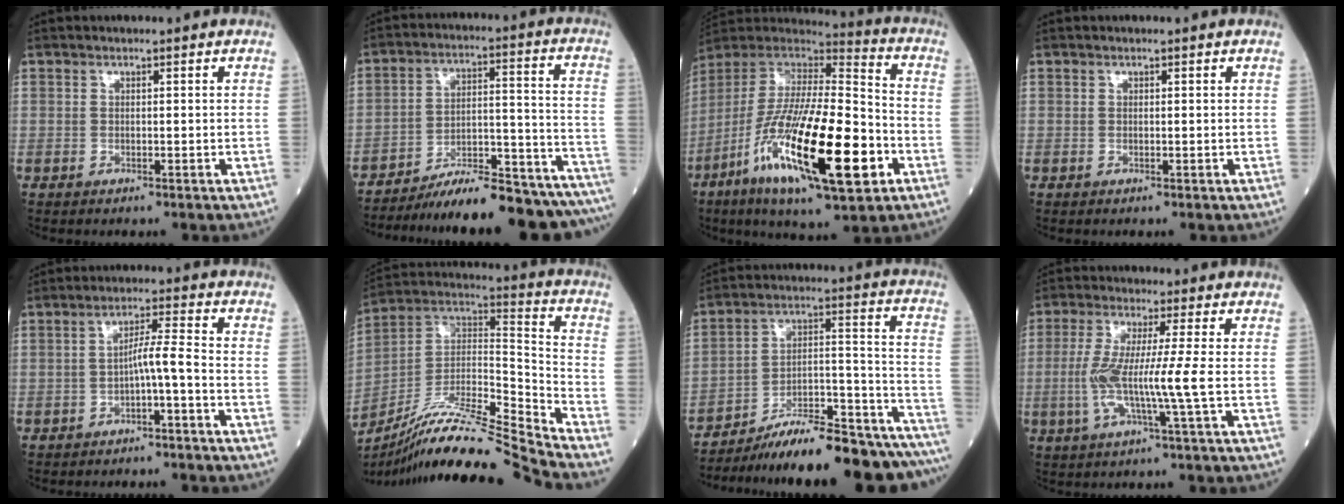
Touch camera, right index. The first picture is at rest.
{"total": 23.9, "force": [-21.7, 2.2, 9.7], "torque": [-0.078, 0.020, -0.309]}
{"total": 25.7, "force": [-9.7, 4.8, 23.3], "torque": [-0.443, -0.047, -0.170]}
{"total": 0.0}
{"total": 3.9, "force": [-1.7, -0.3, 3.5], "torque": [-0.060, 0.011, -0.027]}
{"total": 20.5, "force": [-18.5, -1.4, 8.9], "torque": [-0.182, 0.010, -0.330]}
{"total": 25.4, "force": [-22.9, 1.6, 10.8], "torque": [-0.085, 0.024, -0.333]}
{"total": 8.2, "force": [-1.2, -1.1, 8.0], "torque": [-0.162, -0.008, -0.025]}